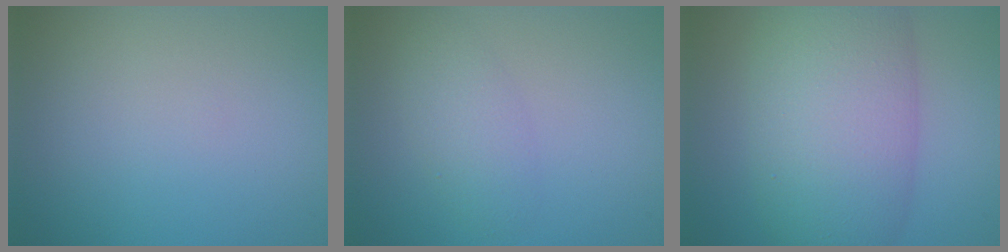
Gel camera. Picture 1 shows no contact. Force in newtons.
{"total": 2.4, "press": 2.4, "slide": 0.0}
{"total": 10.5, "press": 10.5, "slide": 0.3}